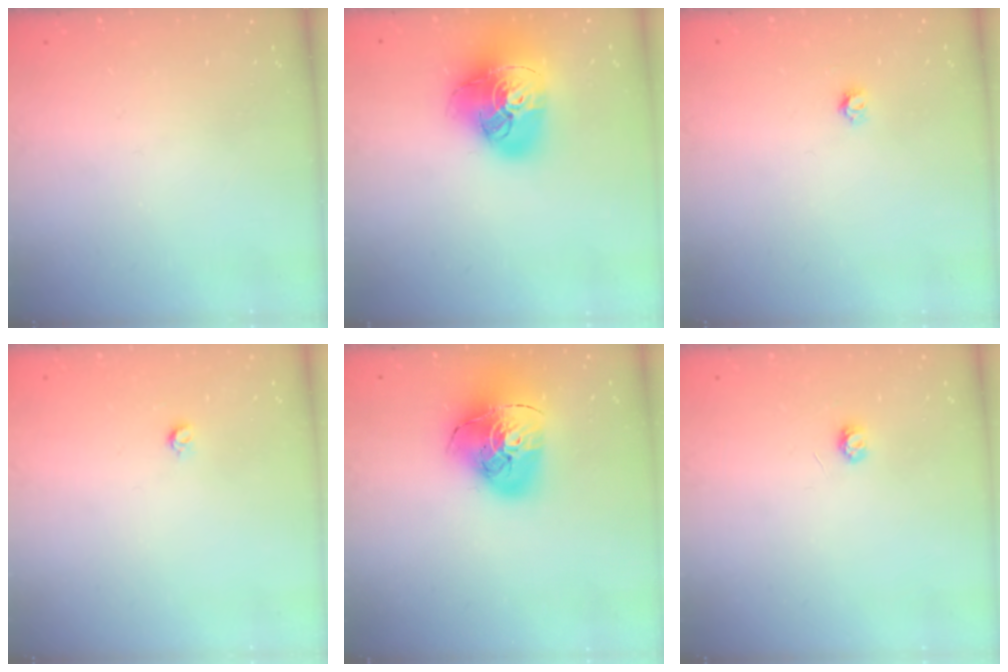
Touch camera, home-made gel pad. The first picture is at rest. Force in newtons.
{"total": 20.6, "press": 20.5, "slide": 2.1}
{"total": 3.2, "press": 3.2, "slide": 0.3}
{"total": 3.2, "press": 3.2, "slide": 0.3}
{"total": 18.7, "press": 18.6, "slide": 2.1}
{"total": 3.3, "press": 3.3, "slide": 0.2}